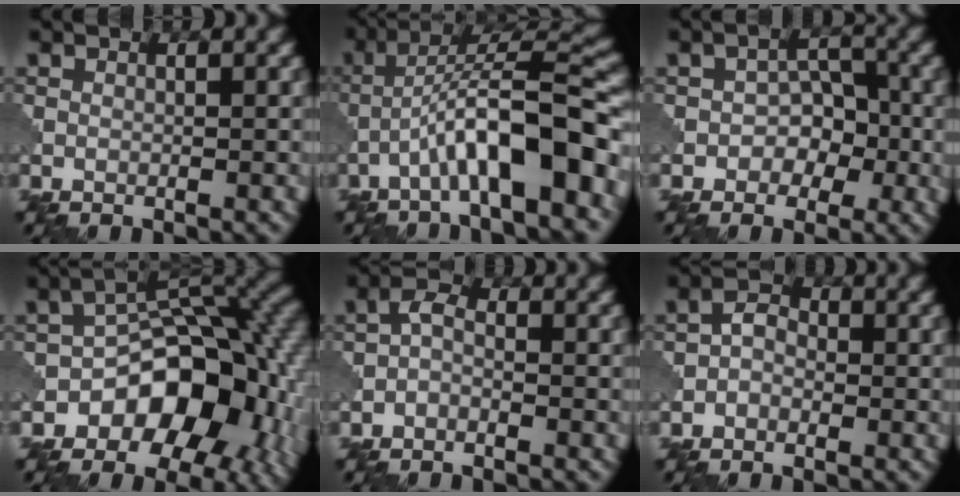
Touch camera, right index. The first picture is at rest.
{"total": 9.3, "force": [-3.7, 1.8, 8.3], "torque": [-0.133, 0.027, -0.063]}
{"total": 3.4, "force": [-1.1, 2.6, 2.0], "torque": [0.000, 0.008, -0.026]}
{"total": 12.1, "force": [-4.1, 7.7, 8.4], "torque": [-0.097, 0.003, -0.071]}
{"total": 1.7, "force": [-1.0, 0.9, 1.0], "torque": [-0.018, 0.006, -0.025]}
{"total": 1.8, "force": [-0.8, 1.3, 1.0], "torque": [-0.016, 0.009, -0.022]}